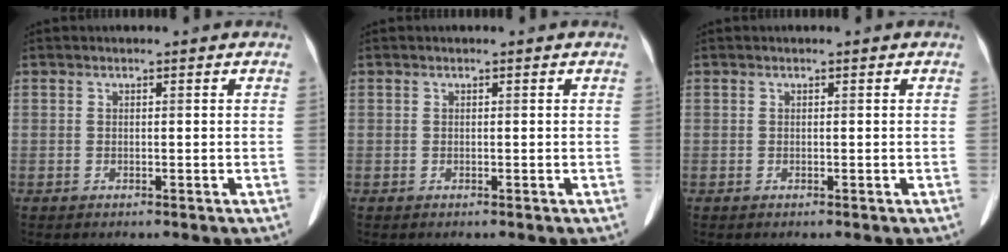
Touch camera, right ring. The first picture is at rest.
{"total": 0.0}
{"total": 0.0}